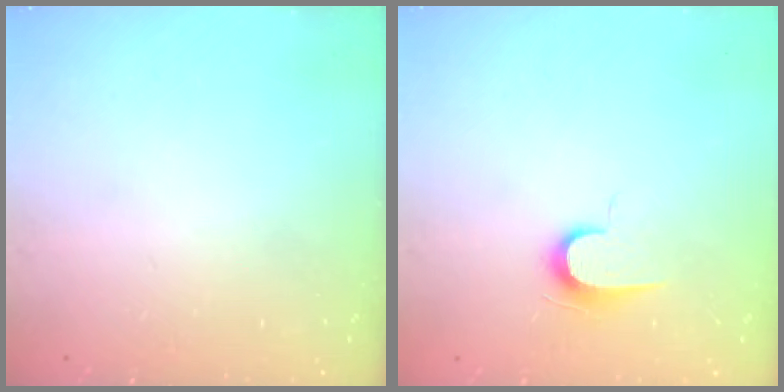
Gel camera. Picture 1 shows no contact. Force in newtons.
{"total": 6.4, "press": 6.3, "slide": 0.7}